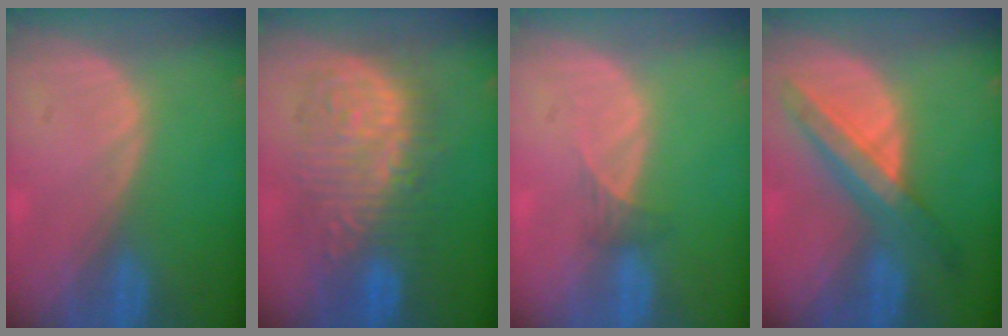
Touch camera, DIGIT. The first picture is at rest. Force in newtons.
{"total": 10.7, "press": 10.6, "slide": 0.7}
{"total": 1.6, "press": 1.3, "slide": 0.9}
{"total": 7.2, "press": 6.8, "slide": 2.4}